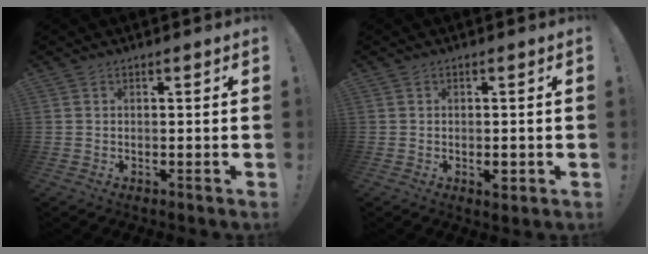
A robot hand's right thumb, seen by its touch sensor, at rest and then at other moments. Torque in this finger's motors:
{"motor_torque": [0.41, 0.41, 0.07, 0.03, -0.01]}